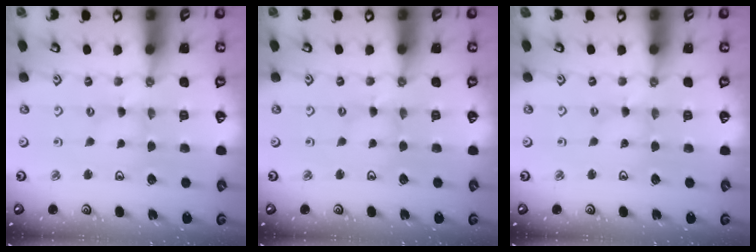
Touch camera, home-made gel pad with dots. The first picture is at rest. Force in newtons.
{"total": 0.0}
{"total": 0.0}